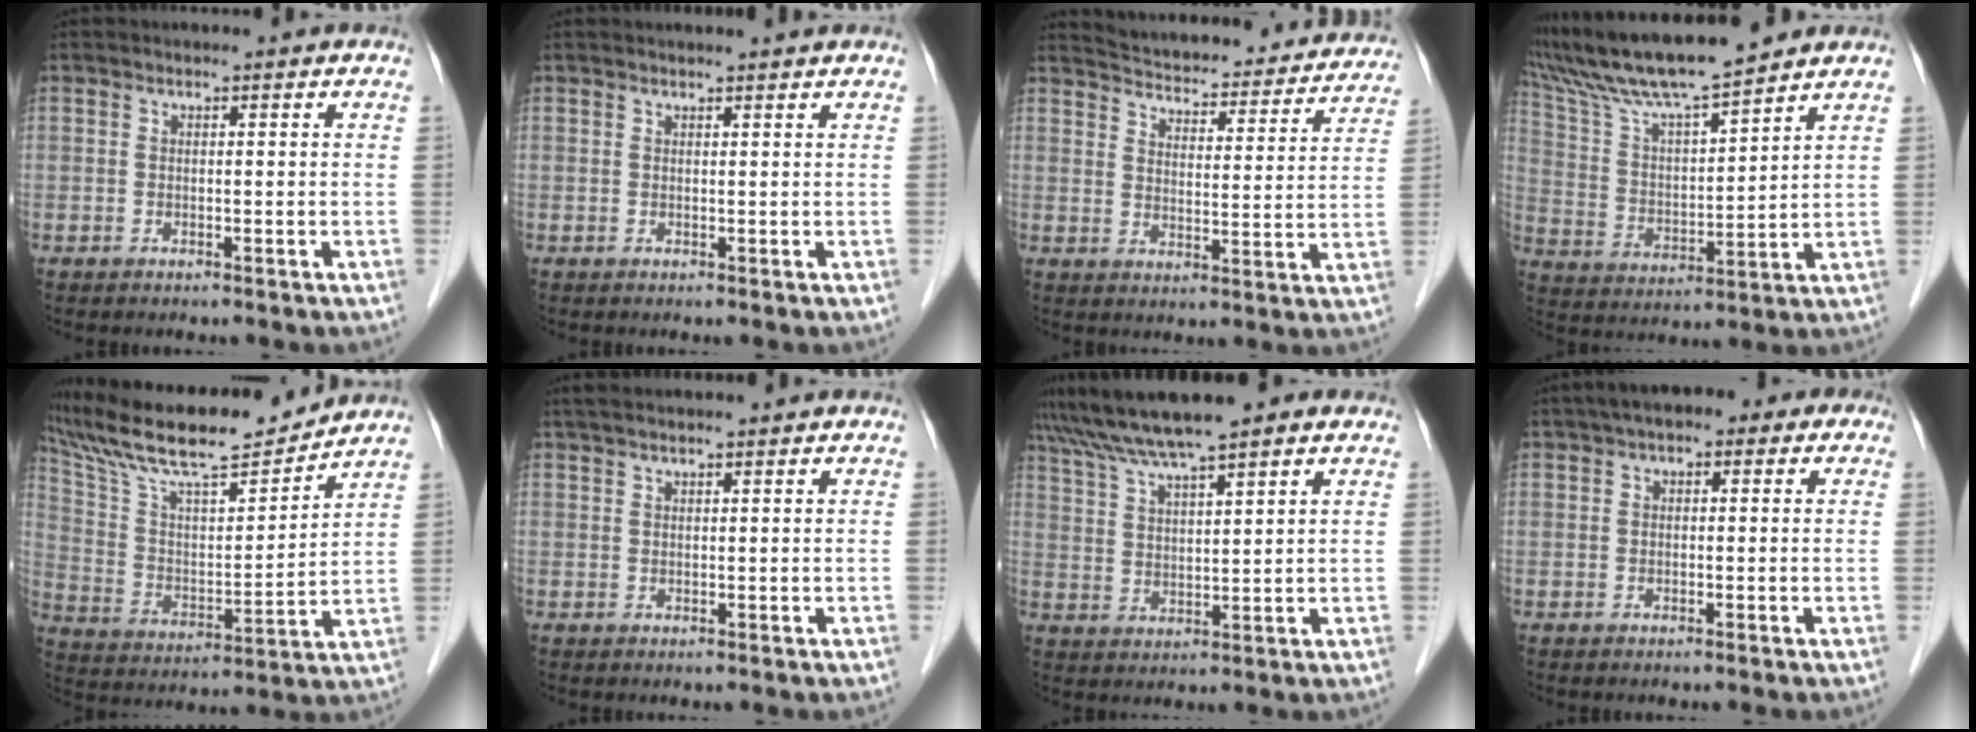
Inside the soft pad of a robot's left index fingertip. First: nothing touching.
{"total": 2.4, "force": [2.3, -0.3, 0.7], "torque": [-0.012, 0.010, 0.029]}
{"total": 22.7, "force": [21.3, 4.8, 6.1], "torque": [-0.091, -0.021, 0.264]}
{"total": 14.6, "force": [13.0, 0.3, 6.6], "torque": [-0.133, 0.015, 0.240]}
{"total": 18.8, "force": [16.7, 2.0, 8.5], "torque": [-0.167, 0.015, 0.295]}
{"total": 3.4, "force": [2.9, 0.1, 1.8], "torque": [-0.028, 0.026, 0.052]}
{"total": 9.5, "force": [7.8, 0.4, 5.5], "torque": [-0.099, 0.038, 0.135]}
{"total": 5.6, "force": [2.6, 2.8, 4.1], "torque": [-0.062, 0.041, 0.029]}